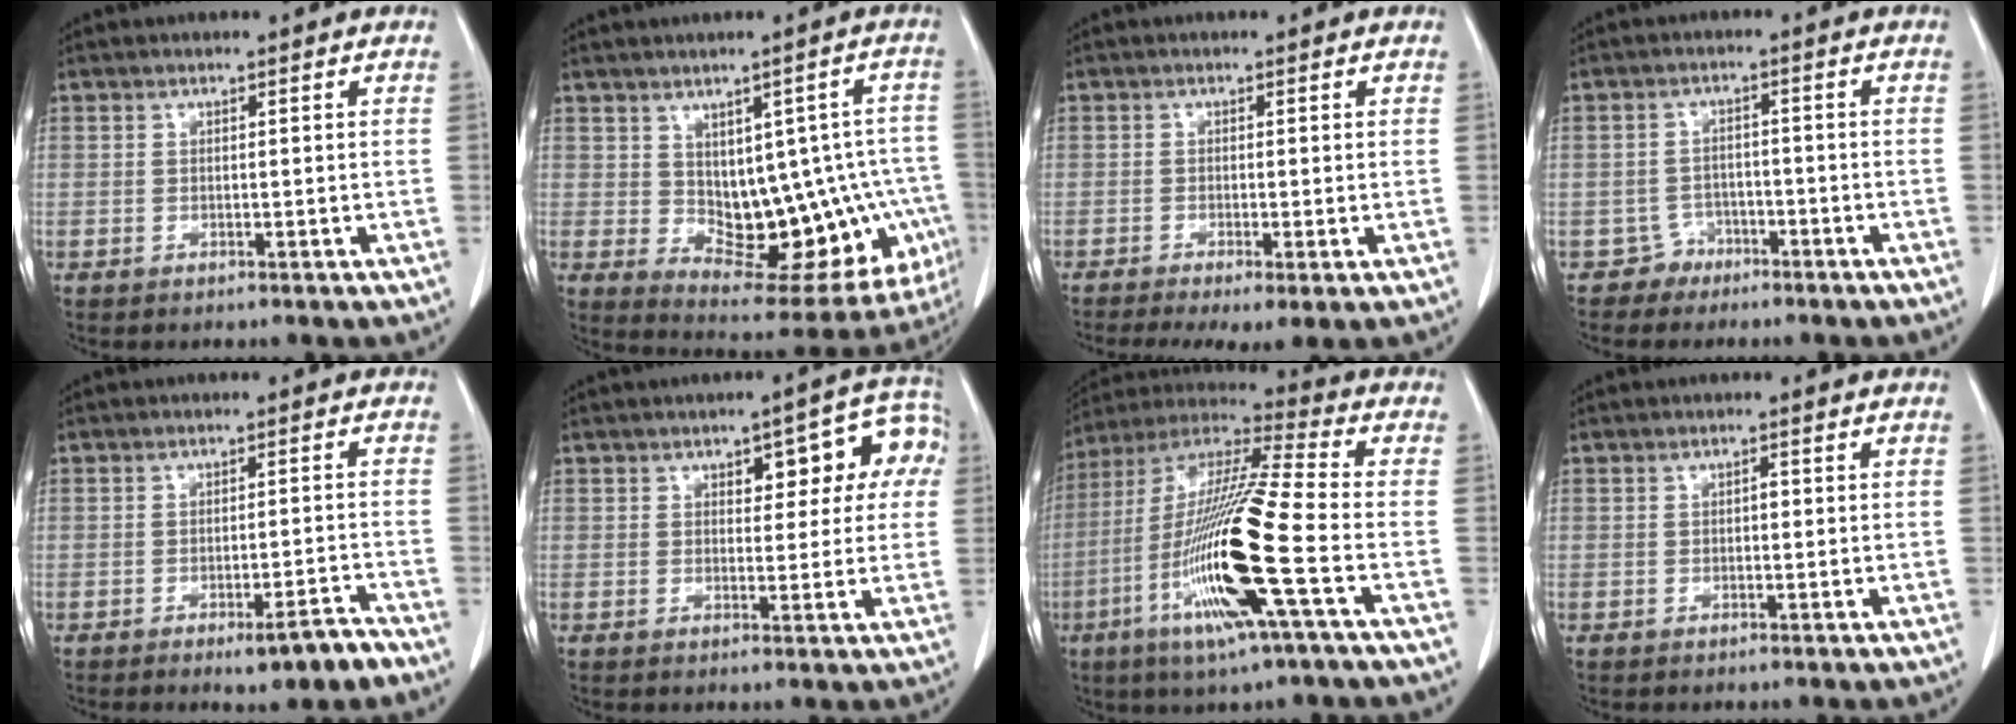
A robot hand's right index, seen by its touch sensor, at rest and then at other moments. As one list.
[{"total": 17.3, "force": [-2.2, 8.7, 14.8], "torque": [-0.140, 0.021, -0.003]}, {"total": 6.4, "force": [-3.9, 1.6, 4.8], "torque": [-0.076, -0.018, -0.067]}, {"total": 3.0, "force": [-2.1, 2.0, -0.7], "torque": [0.012, 0.012, -0.036]}, {"total": 4.9, "force": [-3.4, 0.8, 3.5], "torque": [-0.043, -0.003, -0.044]}, {"total": 8.7, "force": [2.7, 4.0, 7.3], "torque": [-0.072, 0.035, 0.029]}, {"total": 19.7, "force": [-6.3, 0.0, 18.6], "torque": [-0.391, -0.025, -0.129]}, {"total": 0.9, "force": [0.0, 0.4, 0.8], "torque": [-0.011, 0.004, 0.000]}]